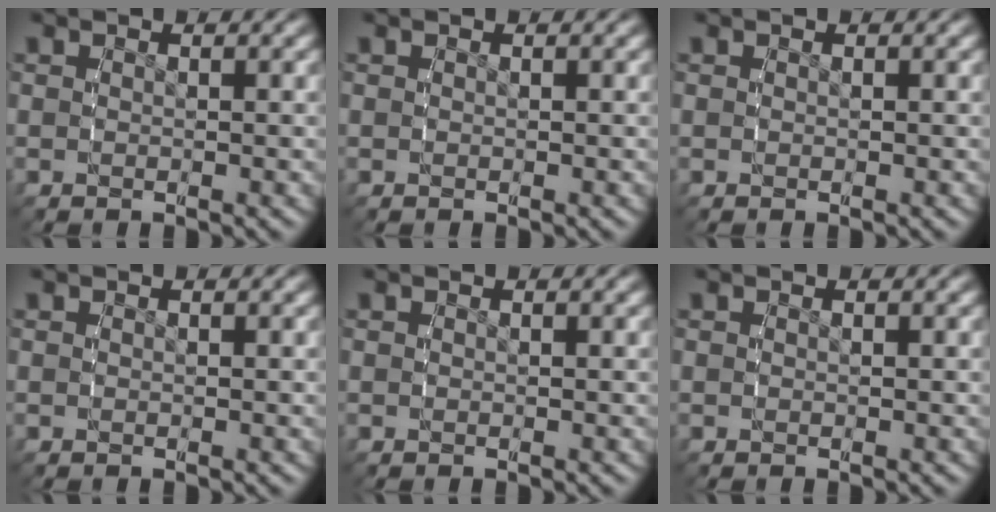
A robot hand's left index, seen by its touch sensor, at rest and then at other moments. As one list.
[{"total": 0.0}, {"total": 0.0}, {"total": 0.0}, {"total": 0.0}, {"total": 0.0}]